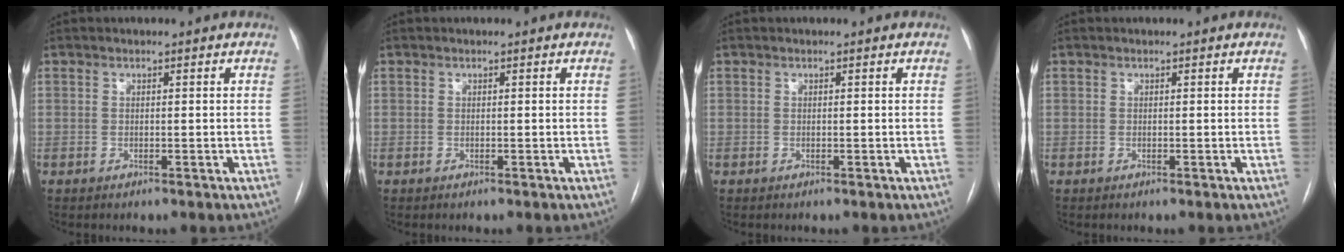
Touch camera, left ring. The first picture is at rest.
{"total": 0.0}
{"total": 0.0}
{"total": 0.0}